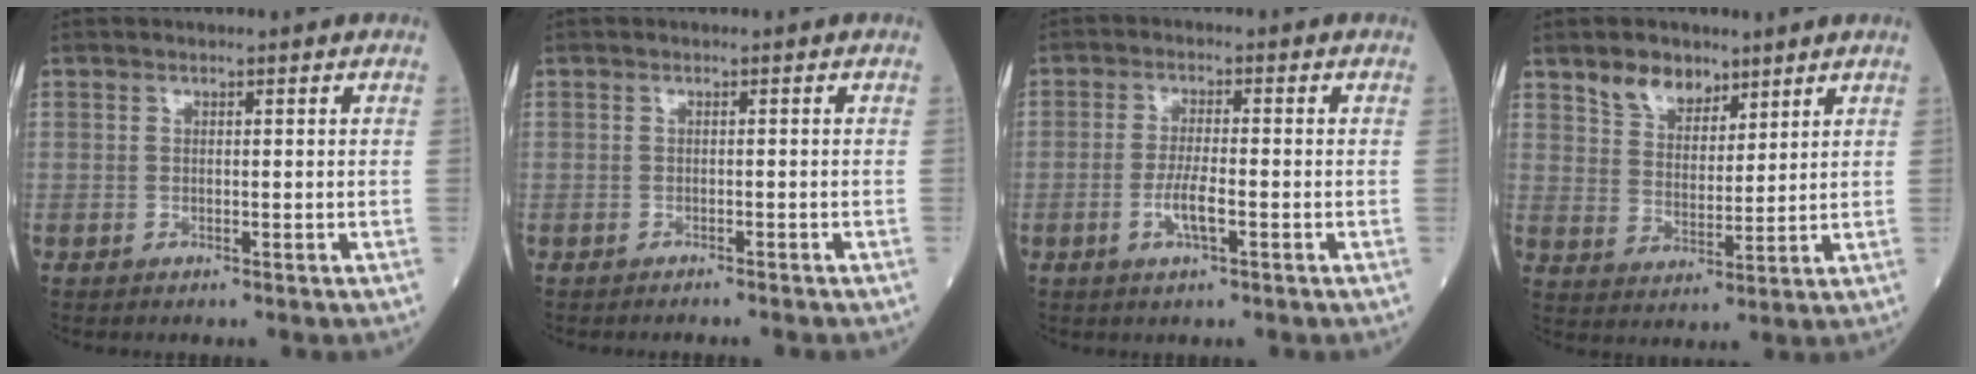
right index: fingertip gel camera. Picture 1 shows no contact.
{"total": 2.4, "force": [-2.3, -0.2, 0.8], "torque": [-0.014, -0.002, -0.026]}
{"total": 4.2, "force": [-1.5, 0.5, 3.9], "torque": [-0.079, -0.003, -0.026]}
{"total": 6.3, "force": [4.6, 3.5, 2.5], "torque": [-0.049, 0.006, 0.093]}